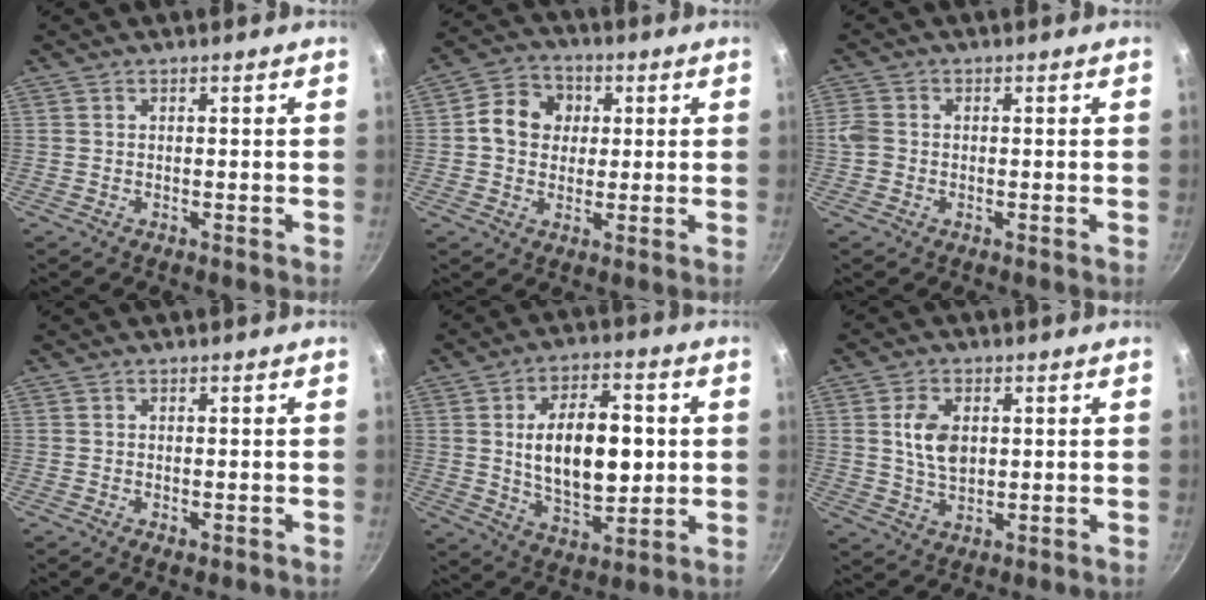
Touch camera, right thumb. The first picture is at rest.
{"total": 9.4, "force": [1.0, 8.0, 4.8], "torque": [-0.057, 0.013, 0.007]}
{"total": 3.0, "force": [-0.4, 2.5, 1.6], "torque": [-0.037, 0.005, -0.011]}
{"total": 1.3, "force": [-0.4, 0.7, 1.0], "torque": [-0.017, -0.002, -0.004]}
{"total": 16.4, "force": [1.5, 8.8, 13.7], "torque": [-0.191, -0.003, 0.029]}
{"total": 7.2, "force": [1.3, 4.5, 5.4], "torque": [-0.091, -0.008, 0.029]}